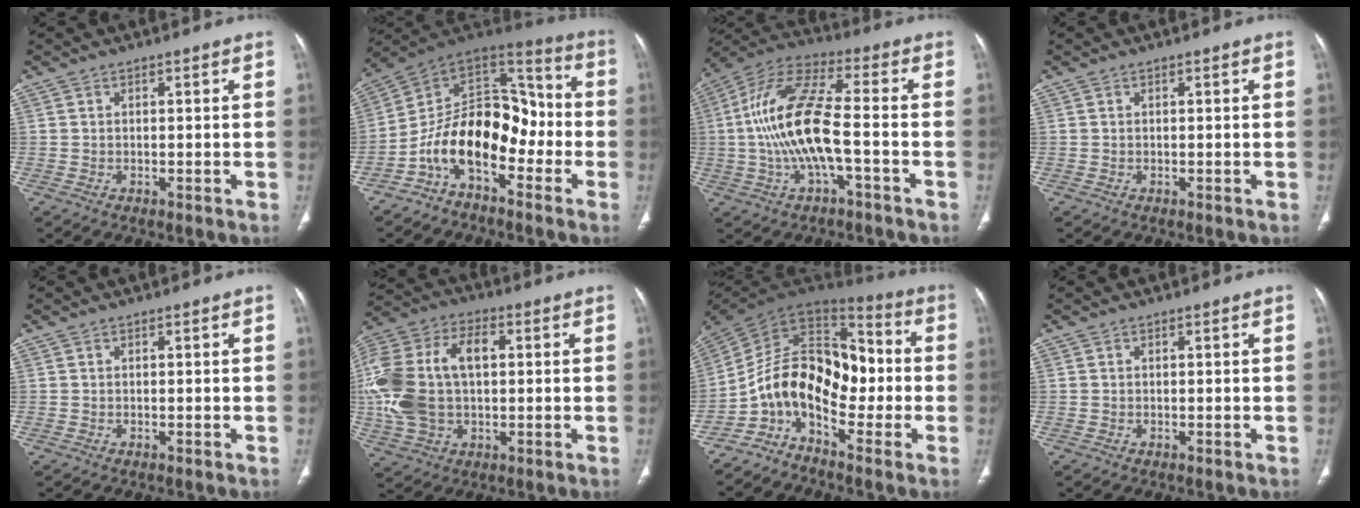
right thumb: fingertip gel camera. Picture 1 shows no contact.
{"total": 16.6, "force": [-6.0, 9.7, 12.0], "torque": [-0.171, 0.093, -0.116]}
{"total": 15.8, "force": [-2.2, 4.9, 14.8], "torque": [-0.312, 0.040, -0.042]}
{"total": 0.0}
{"total": 0.0}
{"total": 20.0, "force": [1.2, 12.6, 15.5], "torque": [-0.341, 0.023, 0.025]}
{"total": 16.2, "force": [-4.6, 9.6, 12.2], "torque": [-0.176, 0.092, -0.092]}
{"total": 0.0}